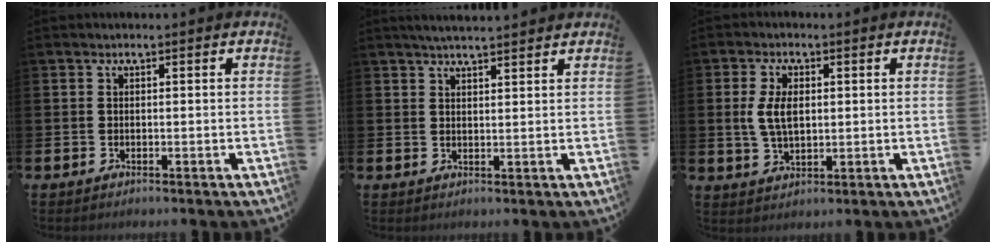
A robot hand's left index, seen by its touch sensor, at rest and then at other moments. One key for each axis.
{"total": 3.3, "fx": 3.2, "fy": 0.1, "fz": 0.8, "tx": -0.020, "ty": -0.011, "tz": 0.058}
{"total": 5.0, "fx": 1.0, "fy": 2.8, "fz": 4.0, "tx": -0.071, "ty": 0.006, "tz": 0.014}